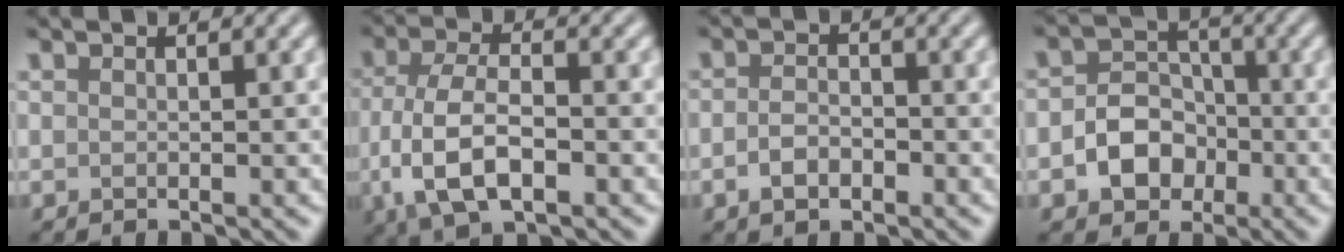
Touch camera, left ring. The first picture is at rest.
{"total": 6.7, "force": [-2.0, 3.1, 5.6], "torque": [-0.114, -0.003, -0.042]}
{"total": 2.2, "force": [-0.9, 1.2, 1.6], "torque": [-0.030, 0.000, -0.021]}
{"total": 4.5, "force": [-1.4, 3.5, 2.4], "torque": [-0.026, 0.001, -0.027]}